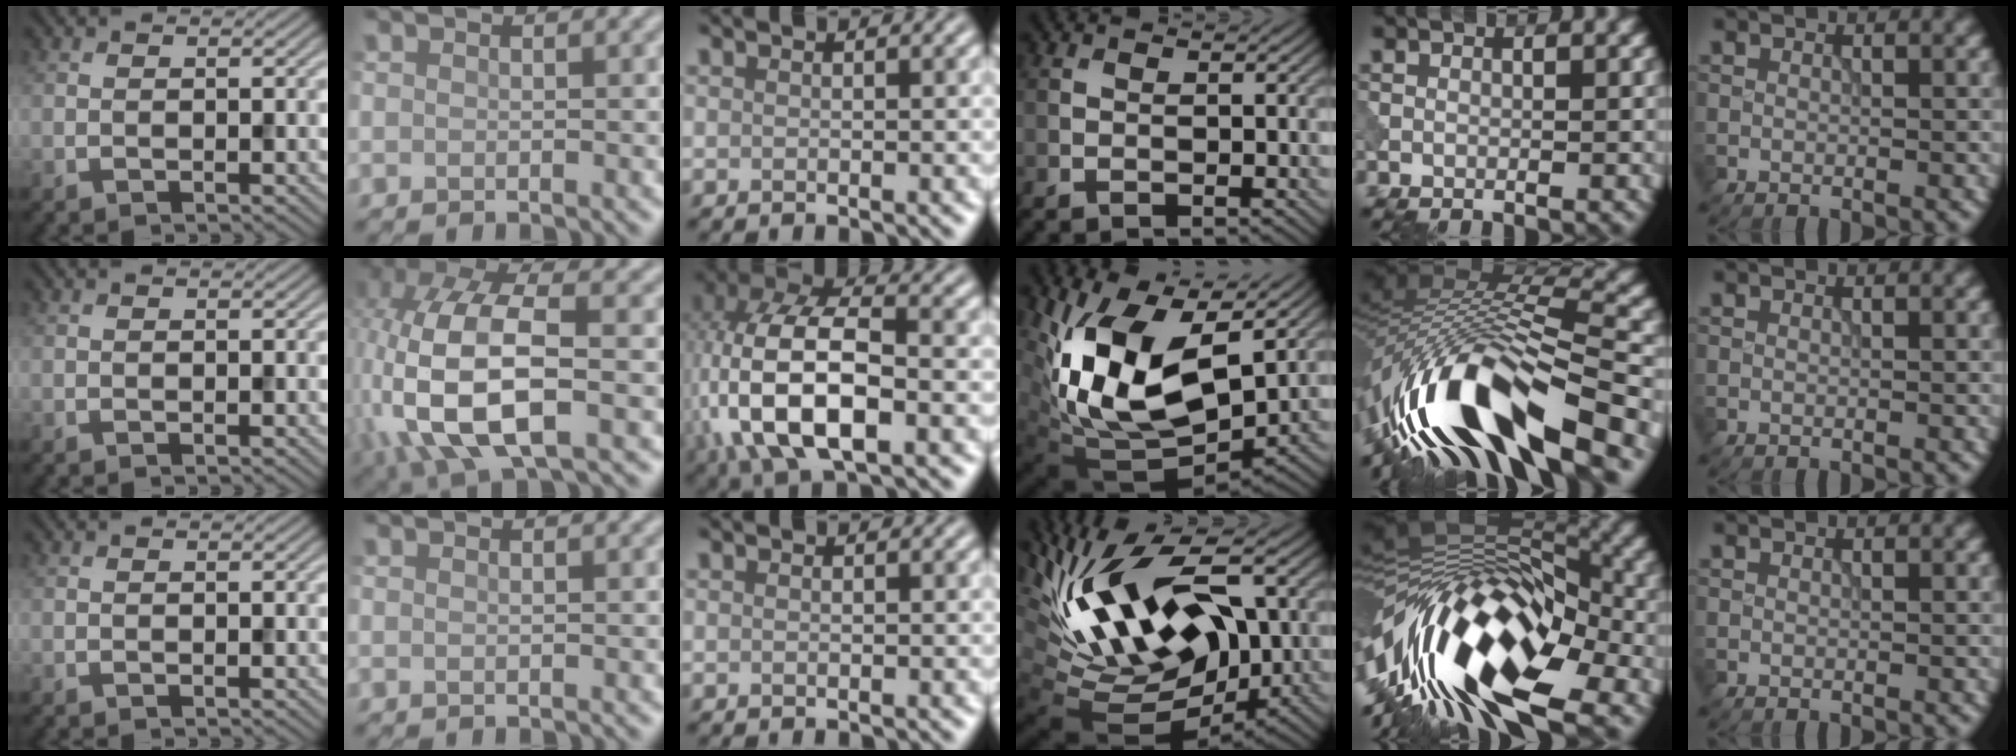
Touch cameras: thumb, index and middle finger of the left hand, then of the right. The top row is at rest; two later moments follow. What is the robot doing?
{"motion": "extract", "object": "peg toy"}